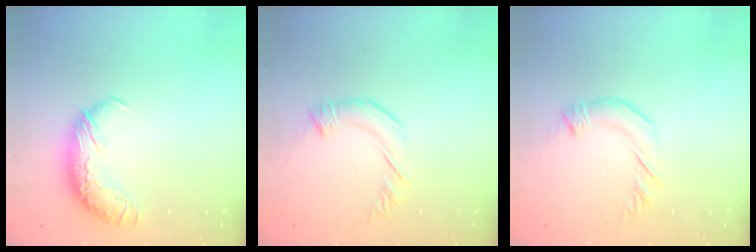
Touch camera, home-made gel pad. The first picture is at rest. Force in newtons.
{"total": 3.0, "press": 2.9, "slide": 0.5}
{"total": 3.0, "press": 2.9, "slide": 0.5}